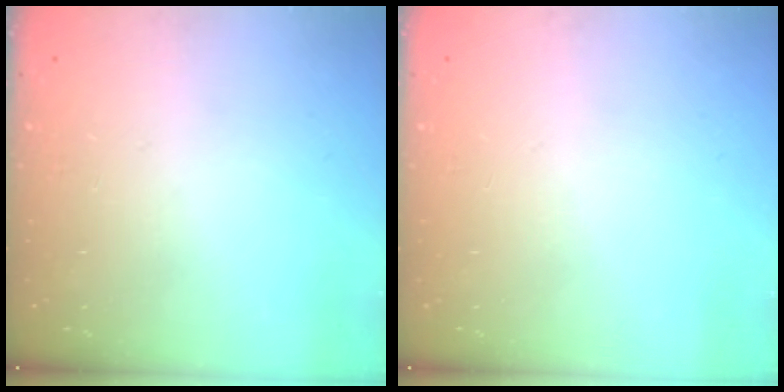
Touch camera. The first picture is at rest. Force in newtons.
{"total": 0.0}